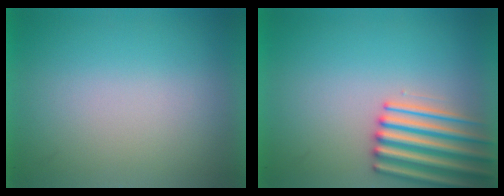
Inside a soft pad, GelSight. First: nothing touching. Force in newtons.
{"total": 5.0}